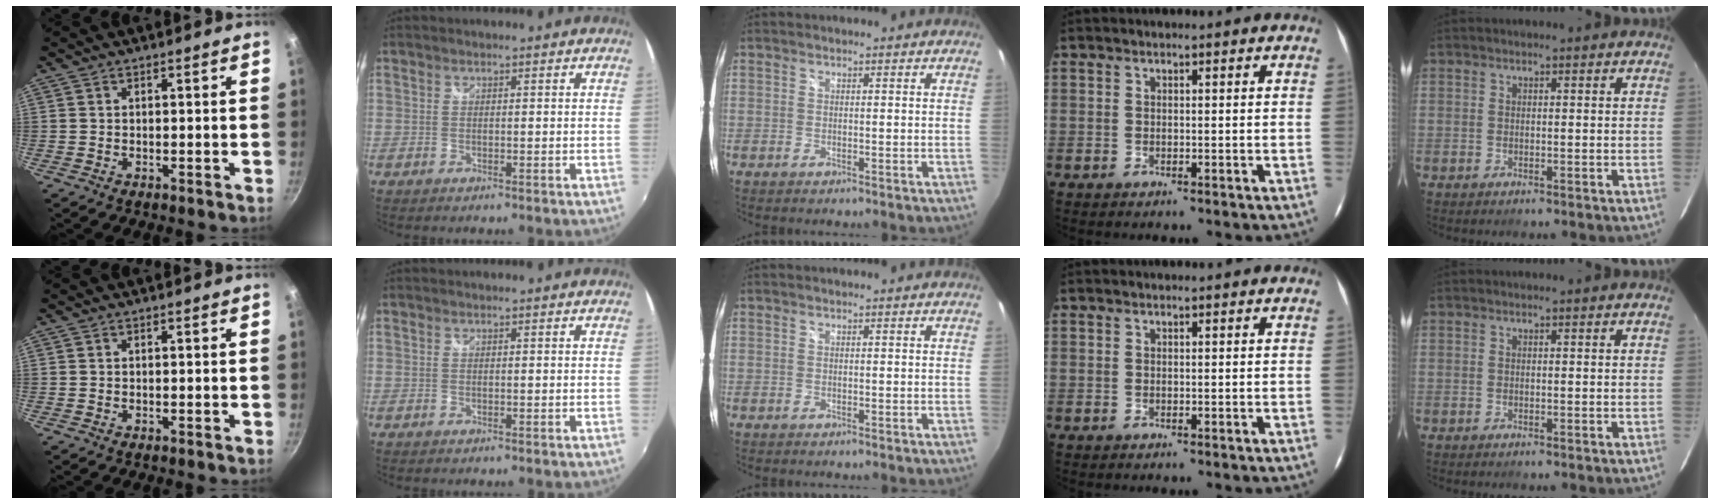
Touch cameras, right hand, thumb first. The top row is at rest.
{}